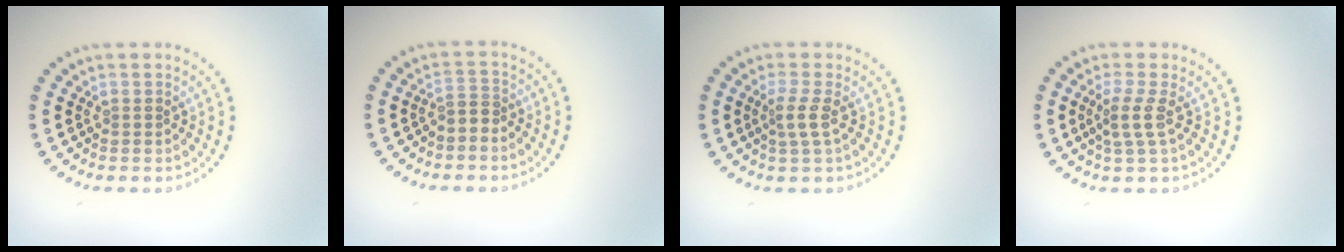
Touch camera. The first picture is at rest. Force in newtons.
{"total": 1.6, "press": 1.3, "slide": 1.0}
{"total": 1.8, "press": 1.2, "slide": 1.3}
{"total": 2.2, "press": 1.7, "slide": 1.3}